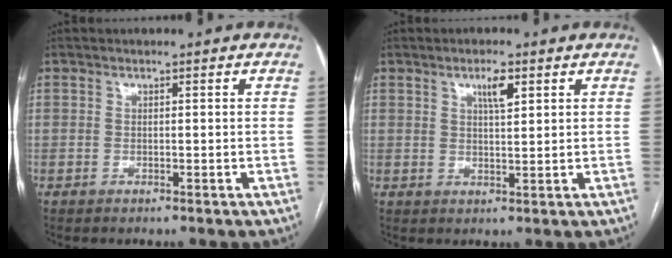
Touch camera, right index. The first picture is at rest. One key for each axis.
{"total": 3.3, "fx": 1.7, "fy": 0.6, "fz": 2.7, "tx": -0.047, "ty": 0.000, "tz": 0.028}